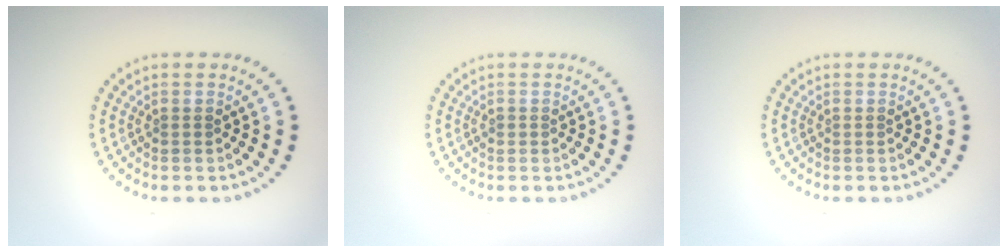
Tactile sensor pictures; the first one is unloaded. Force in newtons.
{"total": 0.5, "press": 0.5, "slide": 0.2}
{"total": 0.0}